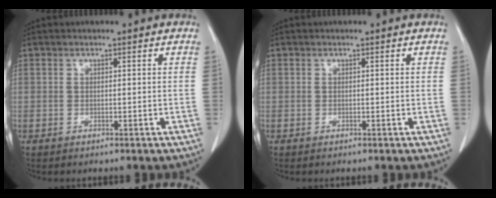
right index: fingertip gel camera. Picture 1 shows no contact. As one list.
[{"total": 0.0}]